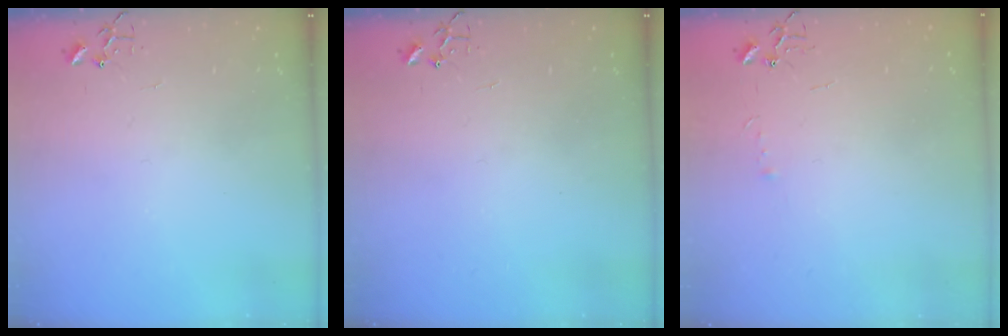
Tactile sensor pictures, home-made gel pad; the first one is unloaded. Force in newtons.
{"total": 0.0}
{"total": 3.1, "press": 3.1, "slide": 0.5}